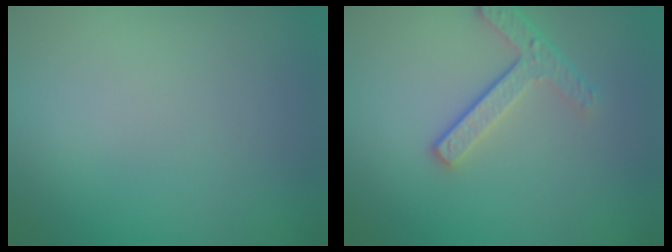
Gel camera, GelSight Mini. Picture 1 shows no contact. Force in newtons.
{"total": 3.2, "press": 2.5, "slide": 2.0}